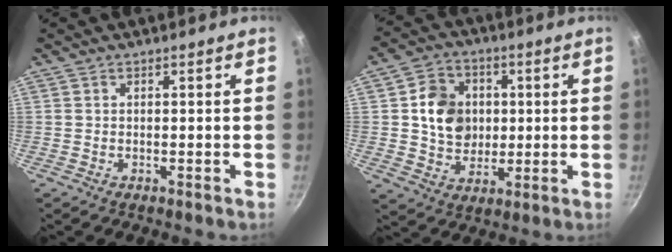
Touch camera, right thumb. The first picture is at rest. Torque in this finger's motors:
{"motor_torque": [1.26, 1.65, 0.80, -0.62, 0.03]}